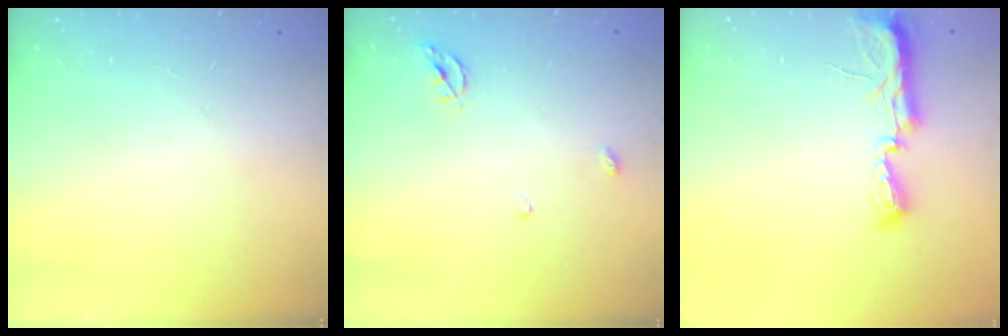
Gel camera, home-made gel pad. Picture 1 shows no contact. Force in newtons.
{"total": 5.7, "press": 5.6, "slide": 0.5}
{"total": 9.8, "press": 8.9, "slide": 4.2}